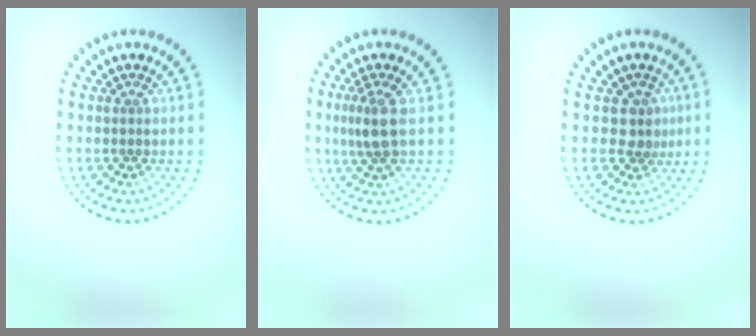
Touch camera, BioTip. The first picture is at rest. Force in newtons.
{"total": 2.7, "press": 2.3, "slide": 1.4}
{"total": 2.0, "press": 1.6, "slide": 1.1}